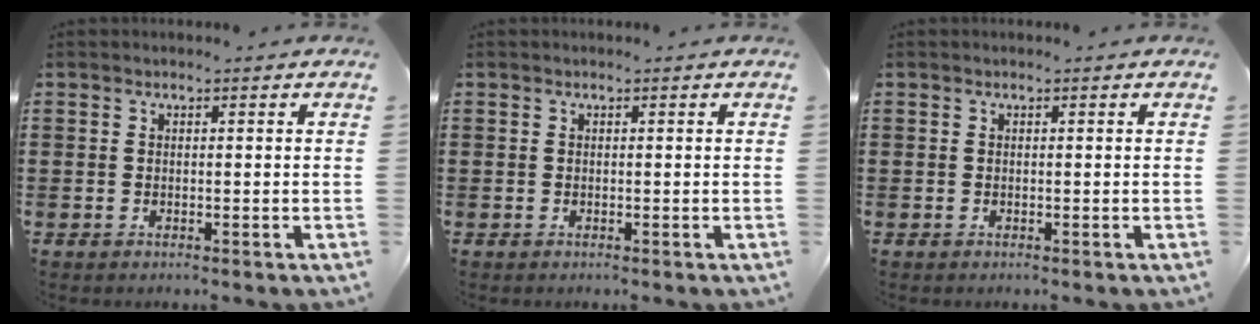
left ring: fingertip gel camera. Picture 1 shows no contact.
{"total": 0.0}
{"total": 0.0}